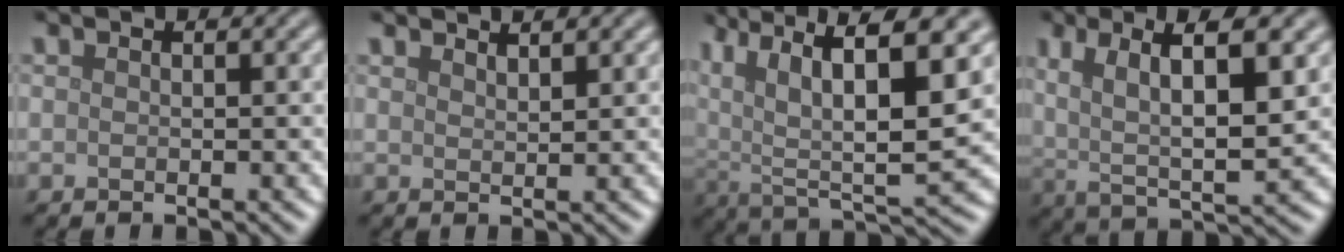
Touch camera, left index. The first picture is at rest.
{"total": 2.0, "force": [1.8, 0.4, 0.7], "torque": [-0.001, 0.006, 0.020]}
{"total": 13.0, "force": [5.8, 4.6, 10.7], "torque": [-0.196, 0.013, 0.098]}
{"total": 9.1, "force": [2.9, 3.1, 8.0], "torque": [-0.153, 0.001, 0.051]}